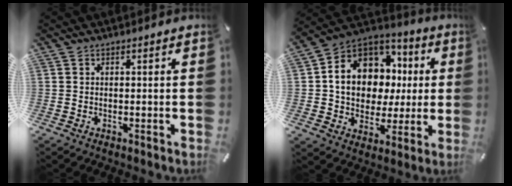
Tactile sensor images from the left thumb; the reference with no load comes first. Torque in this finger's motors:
{"motor_torque": [1.75, 2.96, 1.28, 0.24, 0.19]}